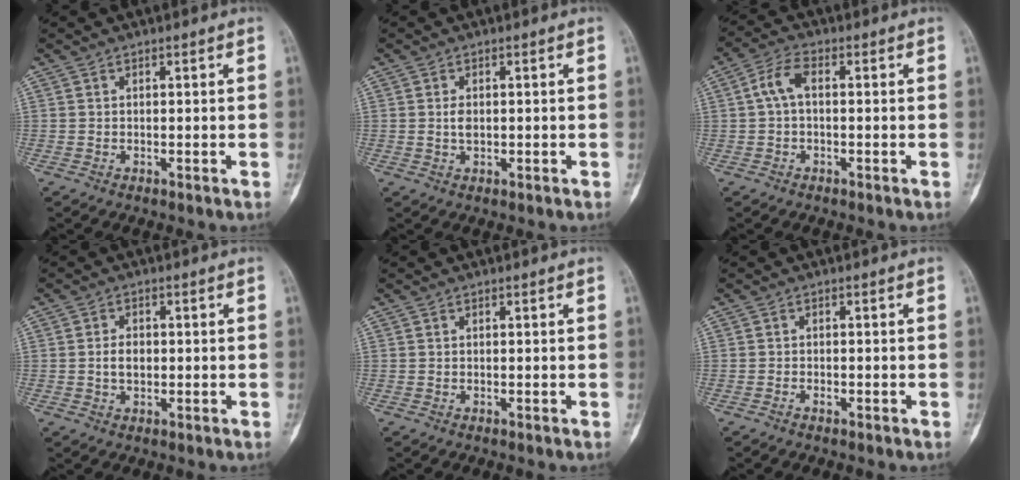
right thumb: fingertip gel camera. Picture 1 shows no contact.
{"total": 1.9, "force": [0.0, 1.1, 1.5], "torque": [-0.030, -0.002, 0.001]}
{"total": 4.6, "force": [0.1, 2.2, 4.0], "torque": [-0.083, 0.012, -0.006]}
{"total": 3.1, "force": [-0.3, 2.1, 2.4], "torque": [-0.037, 0.006, -0.006]}
{"total": 0.0}
{"total": 0.8, "force": [-0.6, 0.4, 0.5], "torque": [-0.011, 0.003, -0.010]}